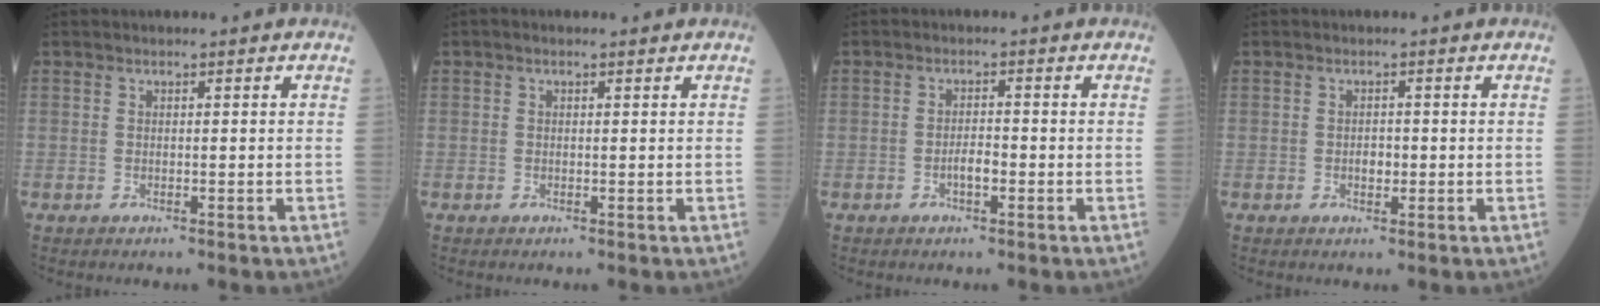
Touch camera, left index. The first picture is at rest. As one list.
[{"total": 0.6, "force": [0.3, 0.3, 0.4], "torque": [-0.014, 0.001, 0.002]}, {"total": 2.1, "force": [-0.9, 0.7, 1.8], "torque": [-0.032, 0.004, -0.017]}, {"total": 1.7, "force": [-0.4, 1.0, 1.2], "torque": [-0.021, 0.002, -0.005]}]